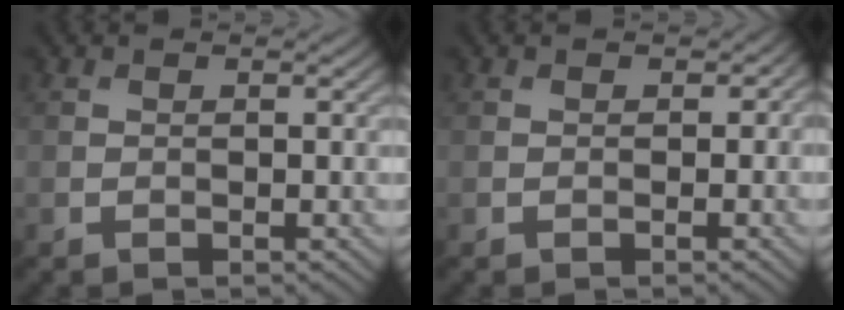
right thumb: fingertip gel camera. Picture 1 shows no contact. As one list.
[{"total": 0.6, "force": [-0.1, 0.6, 0.1], "torque": [0.002, -0.006, -0.002]}]